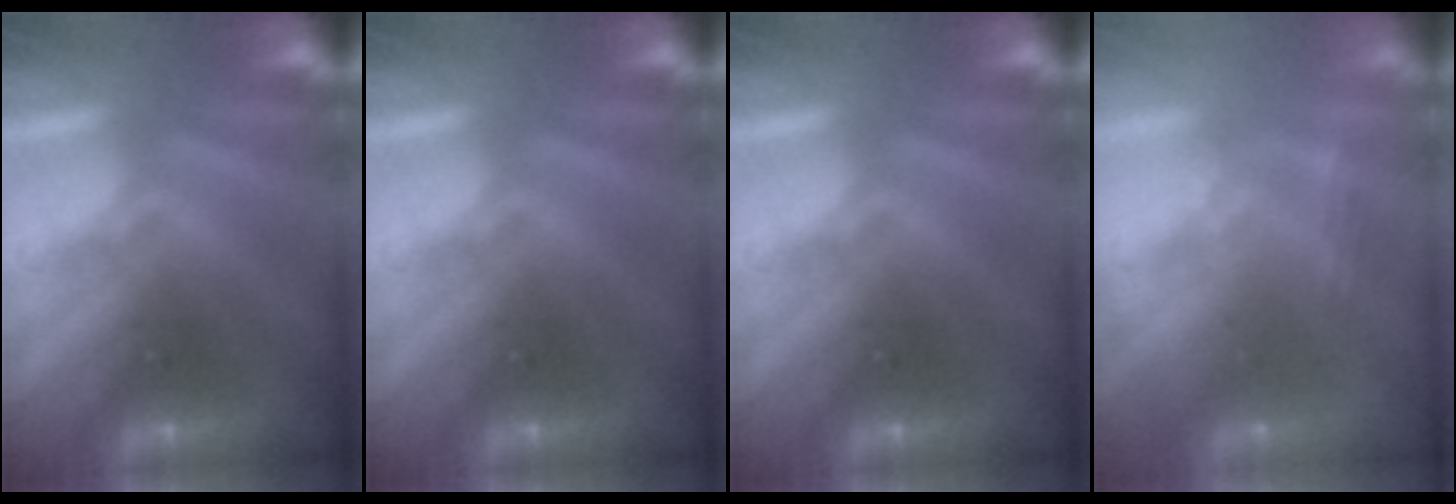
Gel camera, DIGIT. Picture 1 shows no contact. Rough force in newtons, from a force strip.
{"total": 0.0}
{"total": 0.0}
{"total": 3.3}